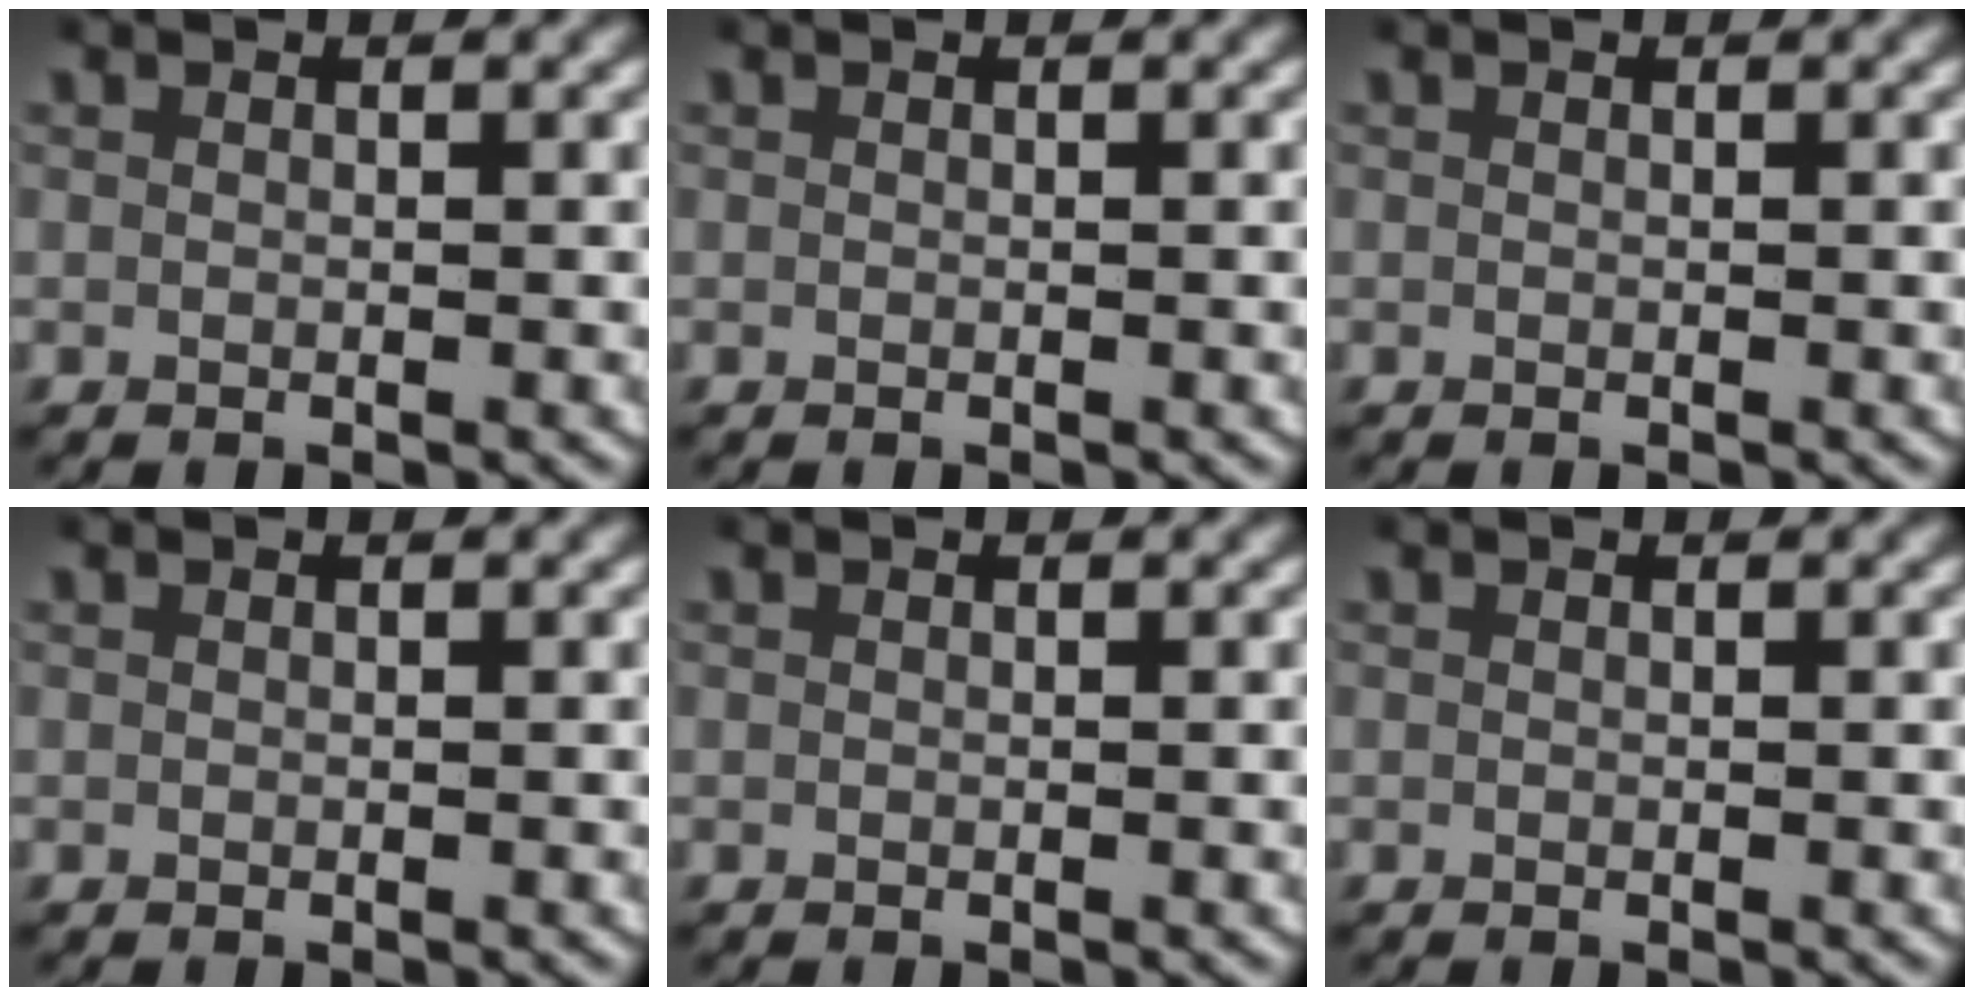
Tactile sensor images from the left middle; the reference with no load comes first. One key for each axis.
{"total": 0.0}
{"total": 0.0}
{"total": 0.0}
{"total": 0.0}
{"total": 0.0}